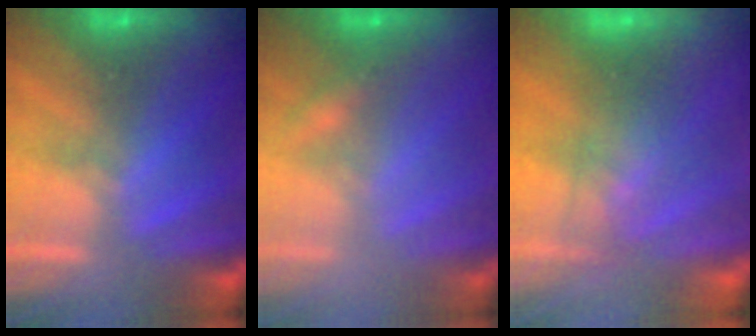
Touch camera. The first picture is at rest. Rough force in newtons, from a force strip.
{"total": 2.4}
{"total": 2.7}